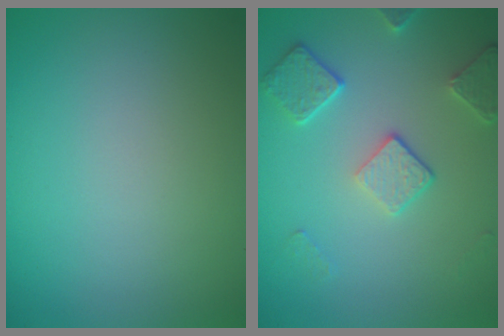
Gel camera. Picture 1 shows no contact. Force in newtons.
{"total": 3.6, "press": 3.0, "slide": 1.9}